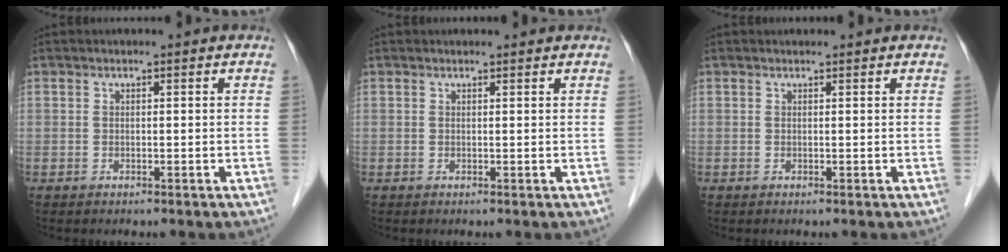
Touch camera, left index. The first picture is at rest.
{"total": 2.0, "force": [2.0, 0.3, 0.5], "torque": [-0.011, 0.014, 0.023]}
{"total": 1.3, "force": [1.2, 0.2, 0.2], "torque": [-0.008, 0.016, 0.019]}